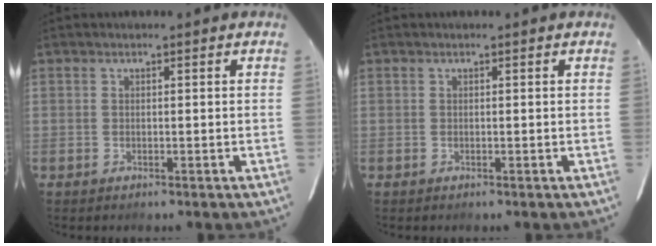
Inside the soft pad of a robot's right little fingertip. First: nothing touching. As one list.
[{"total": 0.0}]